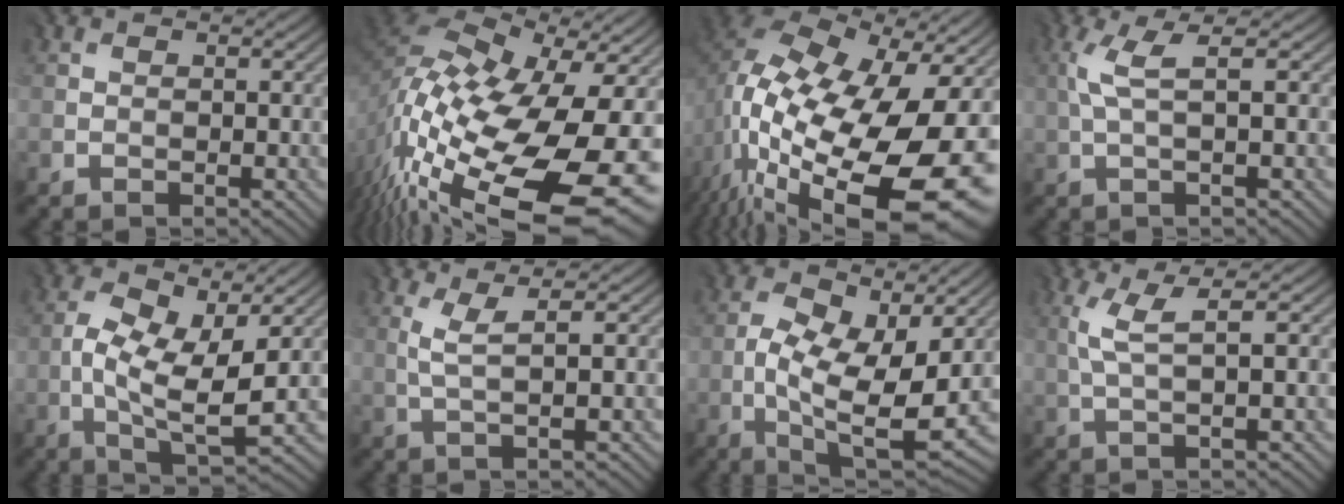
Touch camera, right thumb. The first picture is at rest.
{"total": 17.9, "force": [-6.0, 10.3, 13.5], "torque": [-0.272, -0.040, -0.081]}
{"total": 18.8, "force": [-4.2, 10.9, 14.7], "torque": [-0.294, -0.037, -0.061]}
{"total": 3.4, "force": [0.6, 0.1, 3.4], "torque": [-0.071, 0.009, 0.013]}
{"total": 8.4, "force": [-0.1, 3.5, 7.6], "torque": [-0.159, 0.004, 0.000]}
{"total": 2.2, "force": [0.6, -0.2, 2.1], "torque": [-0.043, 0.003, 0.016]}
{"total": 11.6, "force": [-0.9, 5.3, 10.2], "torque": [-0.193, -0.007, -0.012]}
{"total": 3.1, "force": [0.8, 0.0, 3.0], "torque": [-0.064, 0.008, 0.019]}